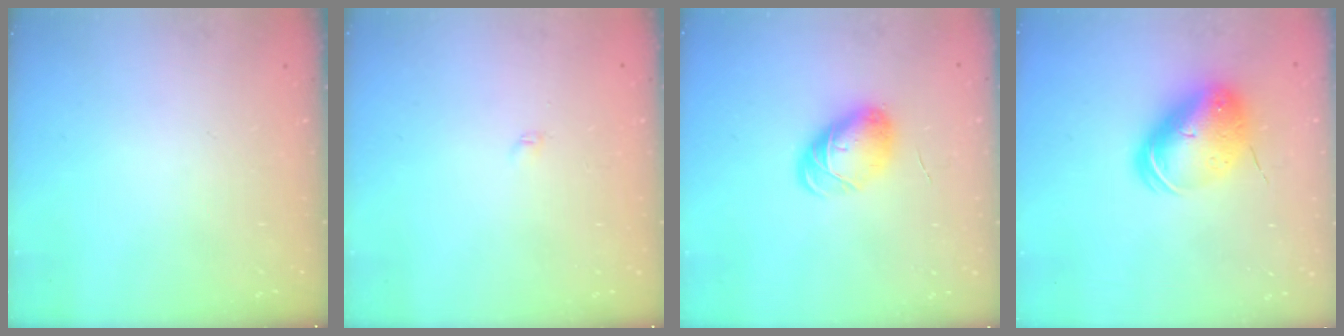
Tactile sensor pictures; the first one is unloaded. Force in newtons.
{"total": 2.1, "press": 2.0, "slide": 0.3}
{"total": 8.3, "press": 8.3, "slide": 0.8}
{"total": 12.8, "press": 12.8, "slide": 1.1}